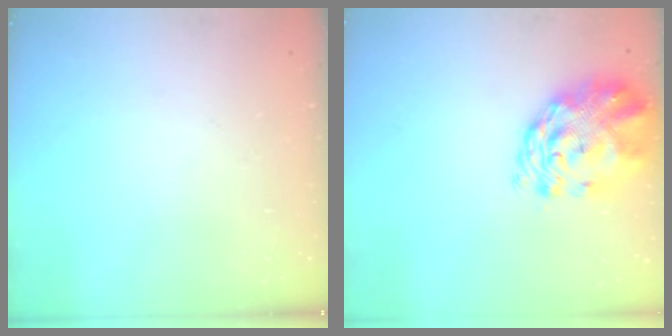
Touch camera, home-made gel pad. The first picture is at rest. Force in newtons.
{"total": 3.6, "press": 3.3, "slide": 1.5}